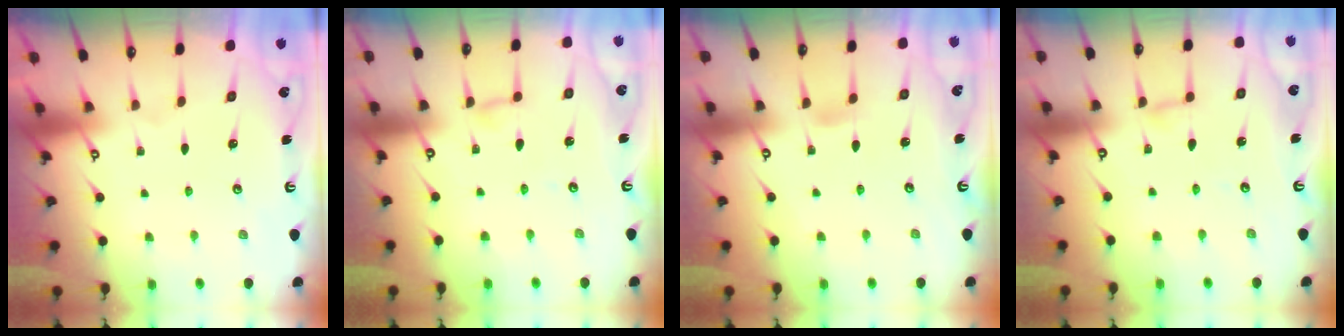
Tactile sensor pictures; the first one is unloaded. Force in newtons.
{"total": 3.5, "press": 3.5, "slide": 0.2}
{"total": 2.9, "press": 2.9, "slide": 0.4}
{"total": 2.8, "press": 2.7, "slide": 0.3}